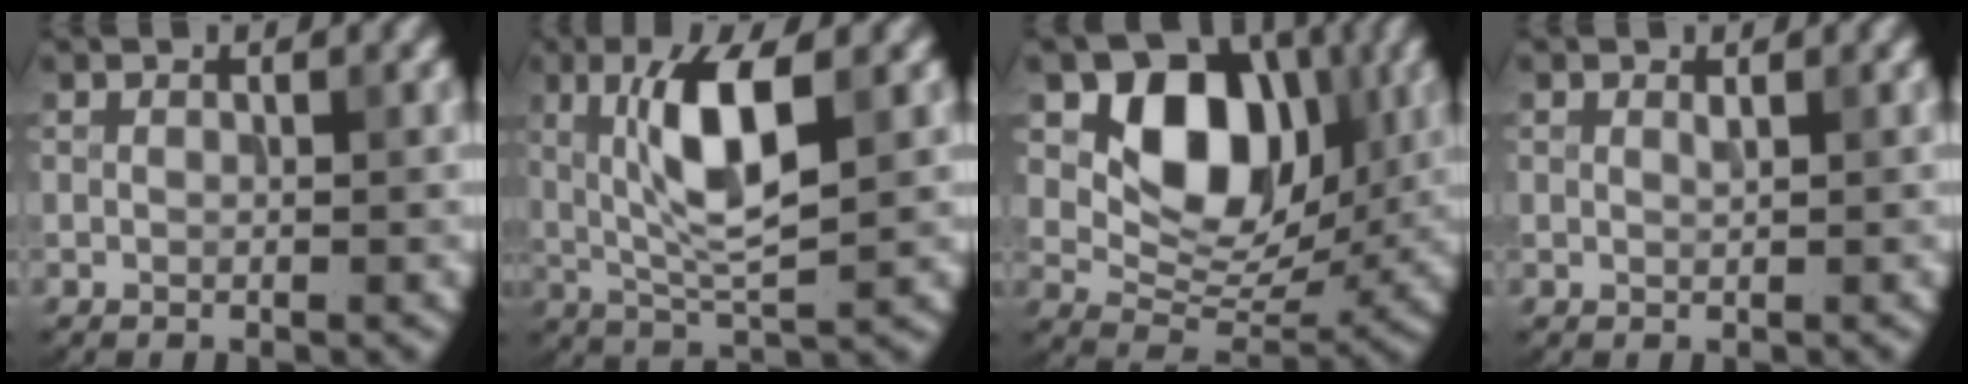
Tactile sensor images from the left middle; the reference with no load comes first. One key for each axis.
{"total": 6.7, "fx": 1.4, "fy": 1.6, "fz": 6.3, "tx": -0.121, "ty": 0.003, "tz": 0.028}
{"total": 9.0, "fx": 2.6, "fy": 6.4, "fz": 5.8, "tx": -0.081, "ty": -0.008, "tz": 0.038}
{"total": 0.6, "fx": 0.3, "fy": 0.5, "fz": 0.2, "tx": -0.004, "ty": -0.003, "tz": 0.007}